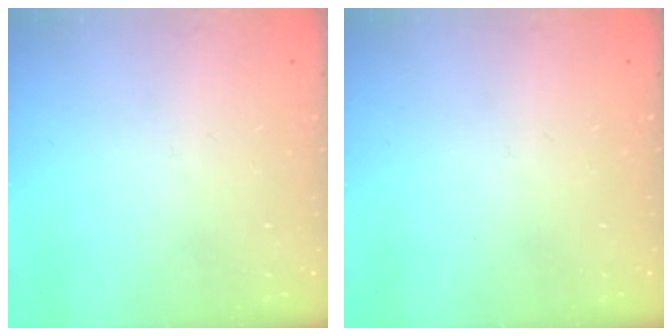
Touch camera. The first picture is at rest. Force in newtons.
{"total": 0.0}